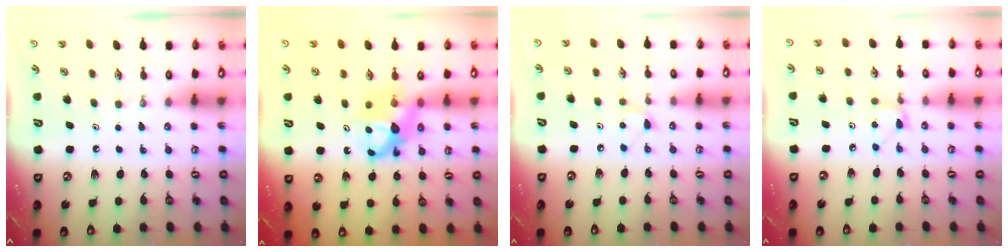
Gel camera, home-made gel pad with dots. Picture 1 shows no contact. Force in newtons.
{"total": 7.1, "press": 7.0, "slide": 0.3}
{"total": 4.5, "press": 4.5, "slide": 0.6}
{"total": 2.4, "press": 2.4, "slide": 0.3}